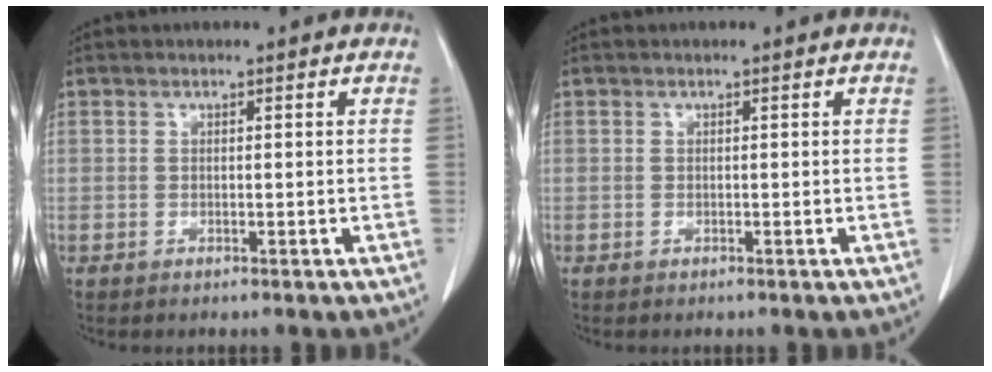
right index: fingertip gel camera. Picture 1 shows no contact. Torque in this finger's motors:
{"motor_torque": [-0.06, 0.02, 0.04, 0.00]}